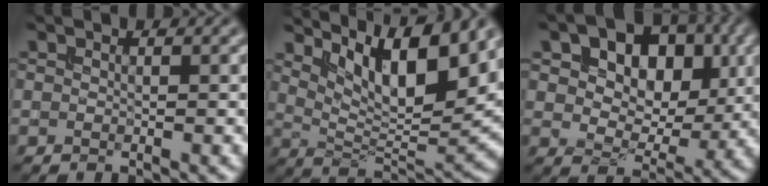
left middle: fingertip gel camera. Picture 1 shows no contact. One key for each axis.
{"total": 9.2, "fx": 5.2, "fy": 3.2, "fz": 6.9, "tx": -0.110, "ty": -0.015, "tz": 0.093}
{"total": 9.7, "fx": 3.5, "fy": 6.6, "fz": 6.2, "tx": -0.107, "ty": 0.016, "tz": 0.046}